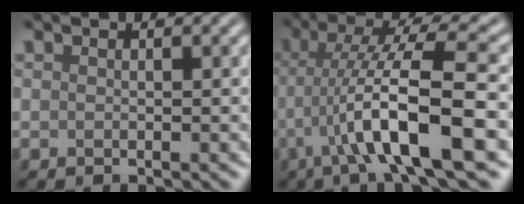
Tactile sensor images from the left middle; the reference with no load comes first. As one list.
[{"total": 9.3, "force": [-2.5, 1.6, 8.8], "torque": [-0.140, 0.025, -0.043]}]